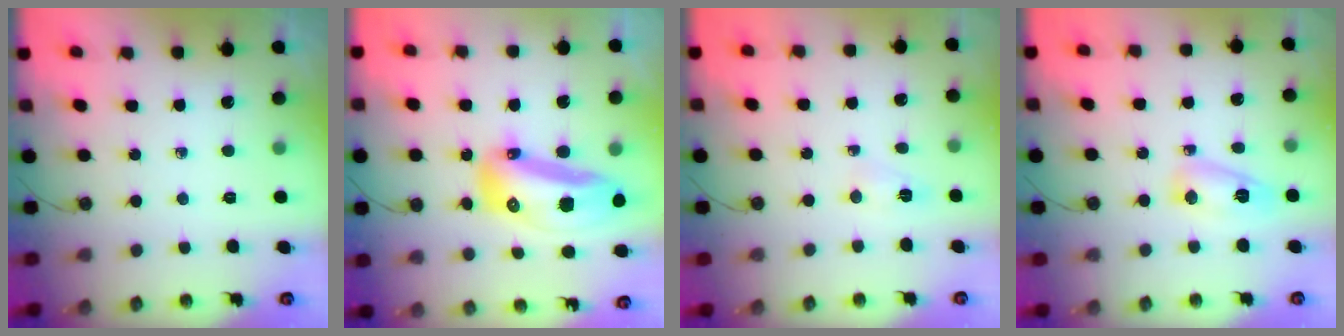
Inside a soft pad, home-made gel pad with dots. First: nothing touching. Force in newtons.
{"total": 27.1, "press": 21.3, "slide": 16.7}
{"total": 2.7, "press": 2.5, "slide": 1.1}
{"total": 6.6, "press": 6.5, "slide": 1.0}